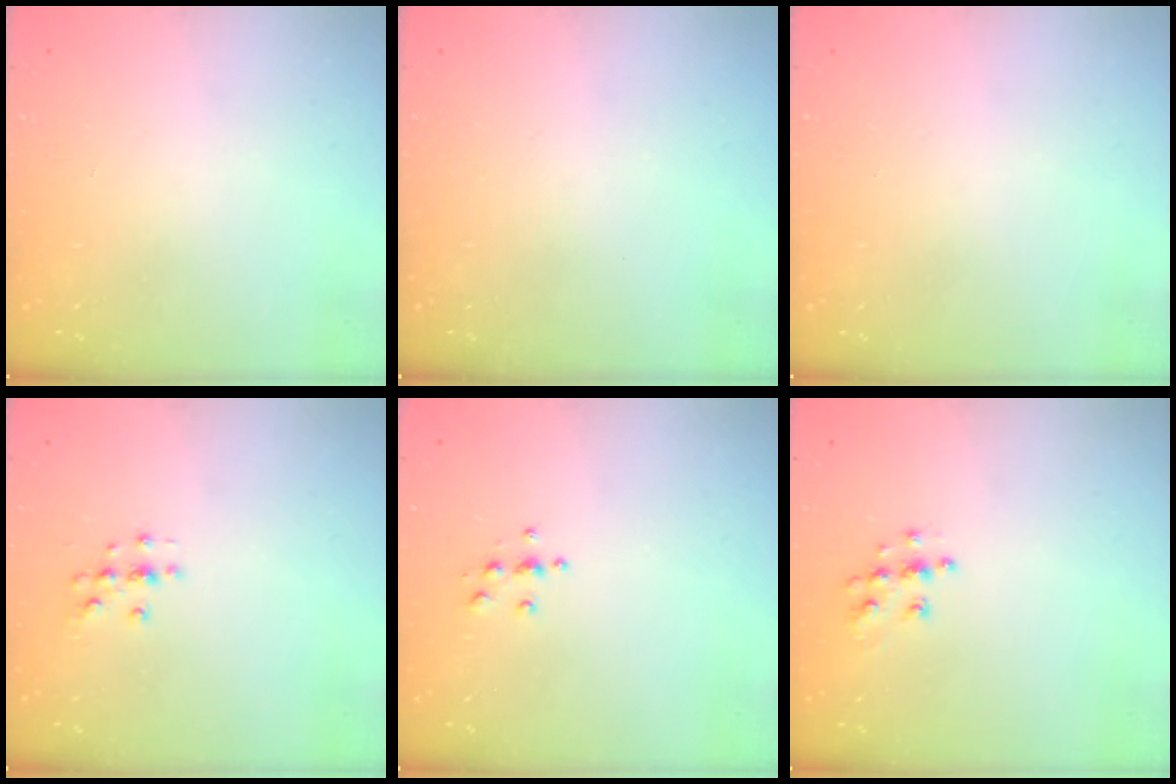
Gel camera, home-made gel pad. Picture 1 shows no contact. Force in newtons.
{"total": 0.0}
{"total": 0.0}
{"total": 2.0, "press": 2.0, "slide": 0.2}
{"total": 3.8, "press": 3.8, "slide": 0.4}
{"total": 7.4, "press": 7.4, "slide": 0.2}